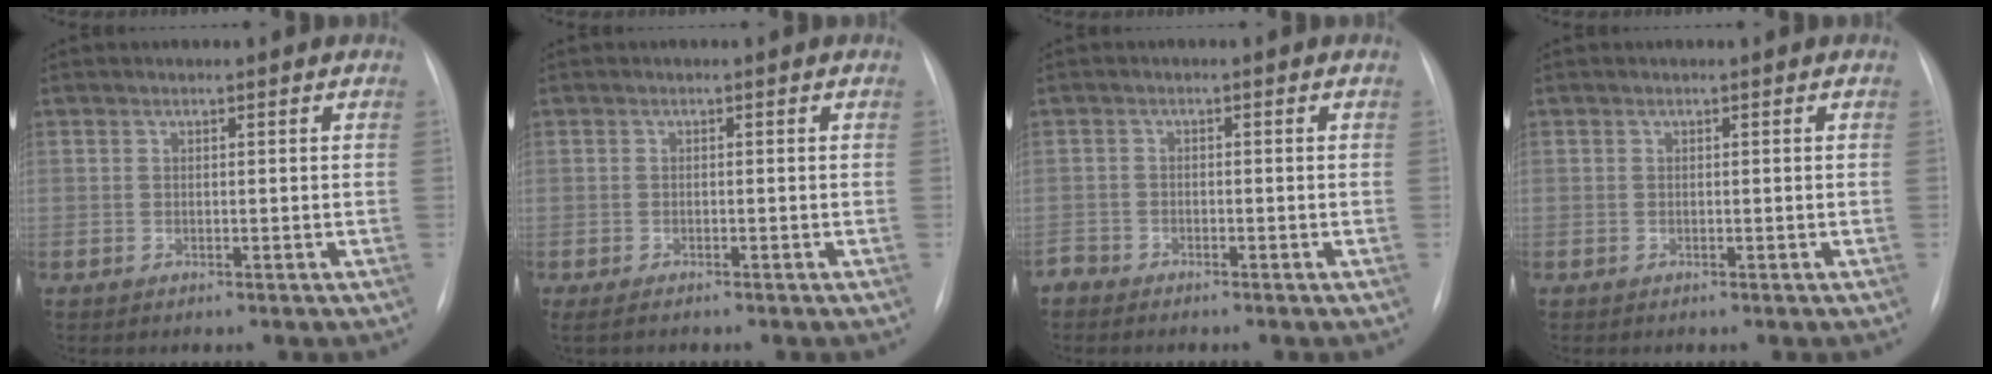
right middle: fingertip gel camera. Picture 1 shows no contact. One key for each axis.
{"total": 3.0, "fx": -2.5, "fy": 0.7, "fz": 1.5, "tx": -0.023, "ty": -0.008, "tz": -0.033}
{"total": 1.7, "fx": -1.6, "fy": 0.5, "fz": -0.2, "tx": 0.003, "ty": -0.002, "tz": -0.032}
{"total": 0.0}